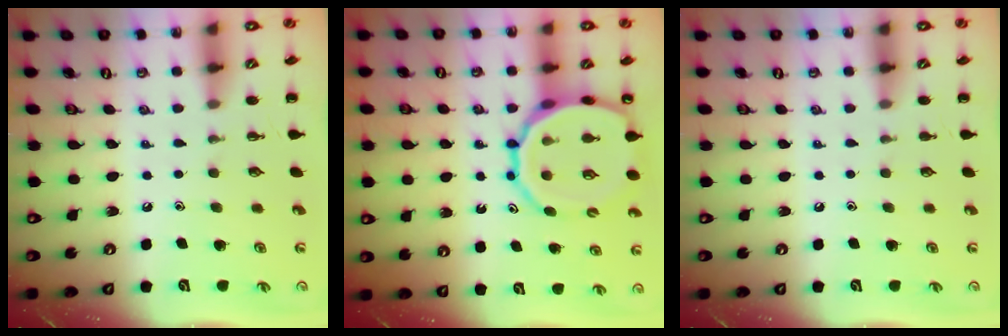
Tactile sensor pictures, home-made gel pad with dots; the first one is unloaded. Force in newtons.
{"total": 19.1, "press": 18.8, "slide": 3.5}
{"total": 0.0}